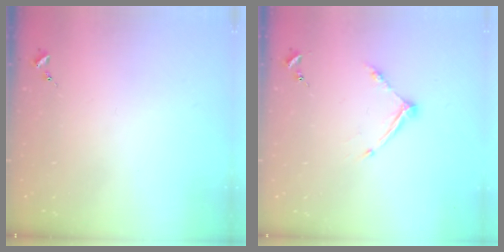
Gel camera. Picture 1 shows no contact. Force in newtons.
{"total": 8.6, "press": 8.6, "slide": 0.5}